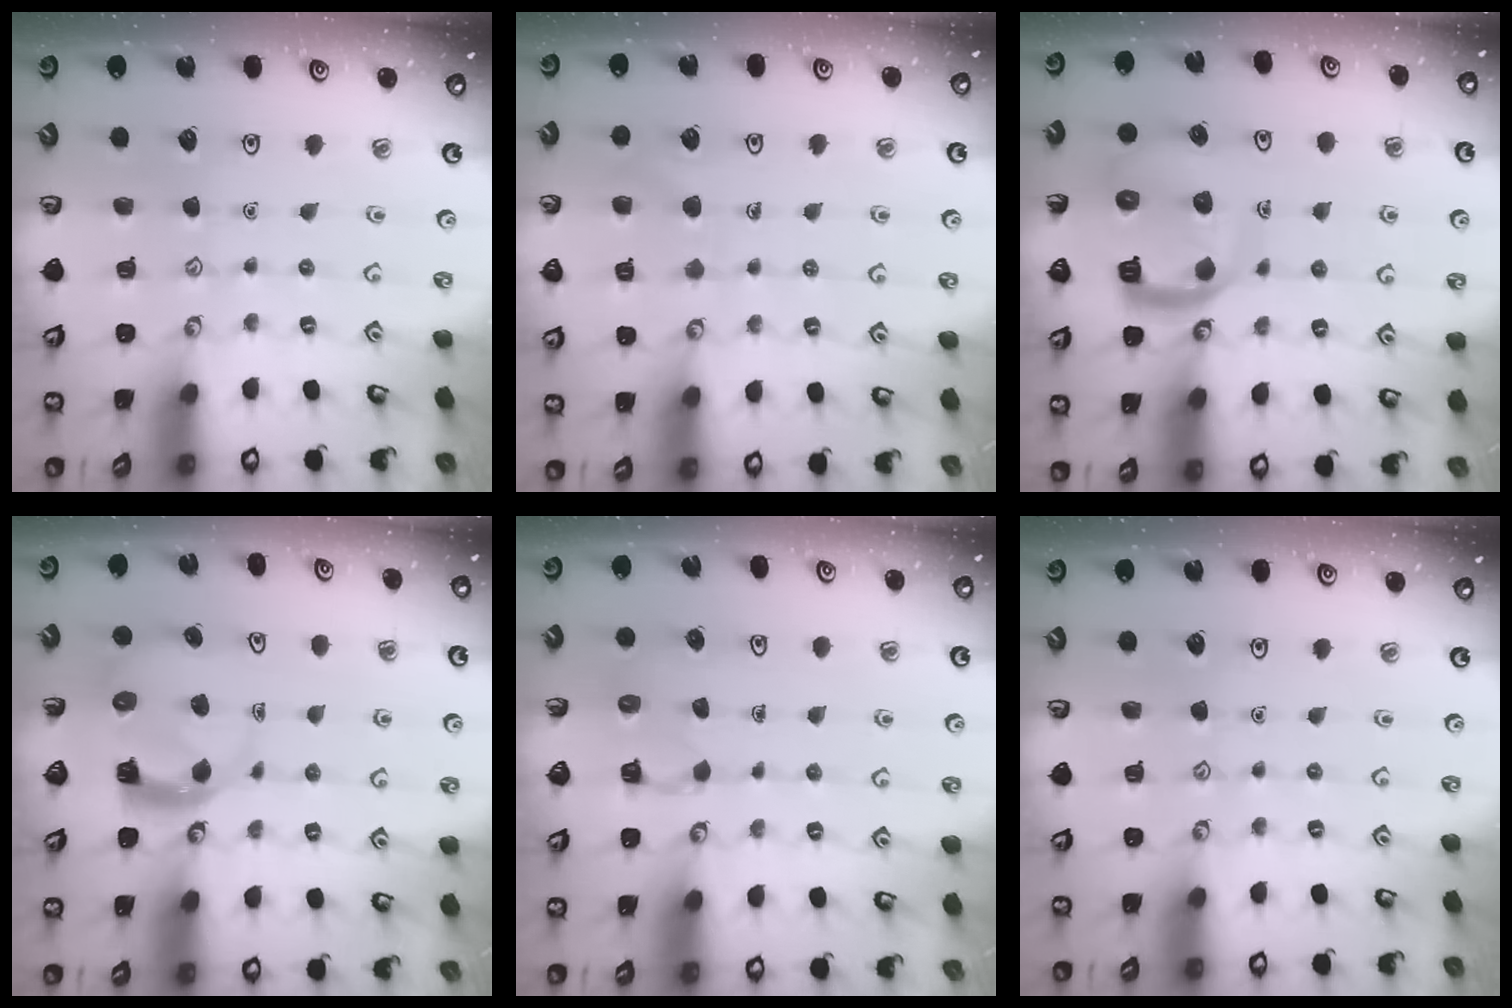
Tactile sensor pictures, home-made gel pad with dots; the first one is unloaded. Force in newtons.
{"total": 6.6, "press": 6.6, "slide": 0.5}
{"total": 12.4, "press": 12.3, "slide": 1.6}
{"total": 4.1, "press": 4.1, "slide": 0.3}
{"total": 2.9, "press": 2.9, "slide": 0.3}
{"total": 0.0}